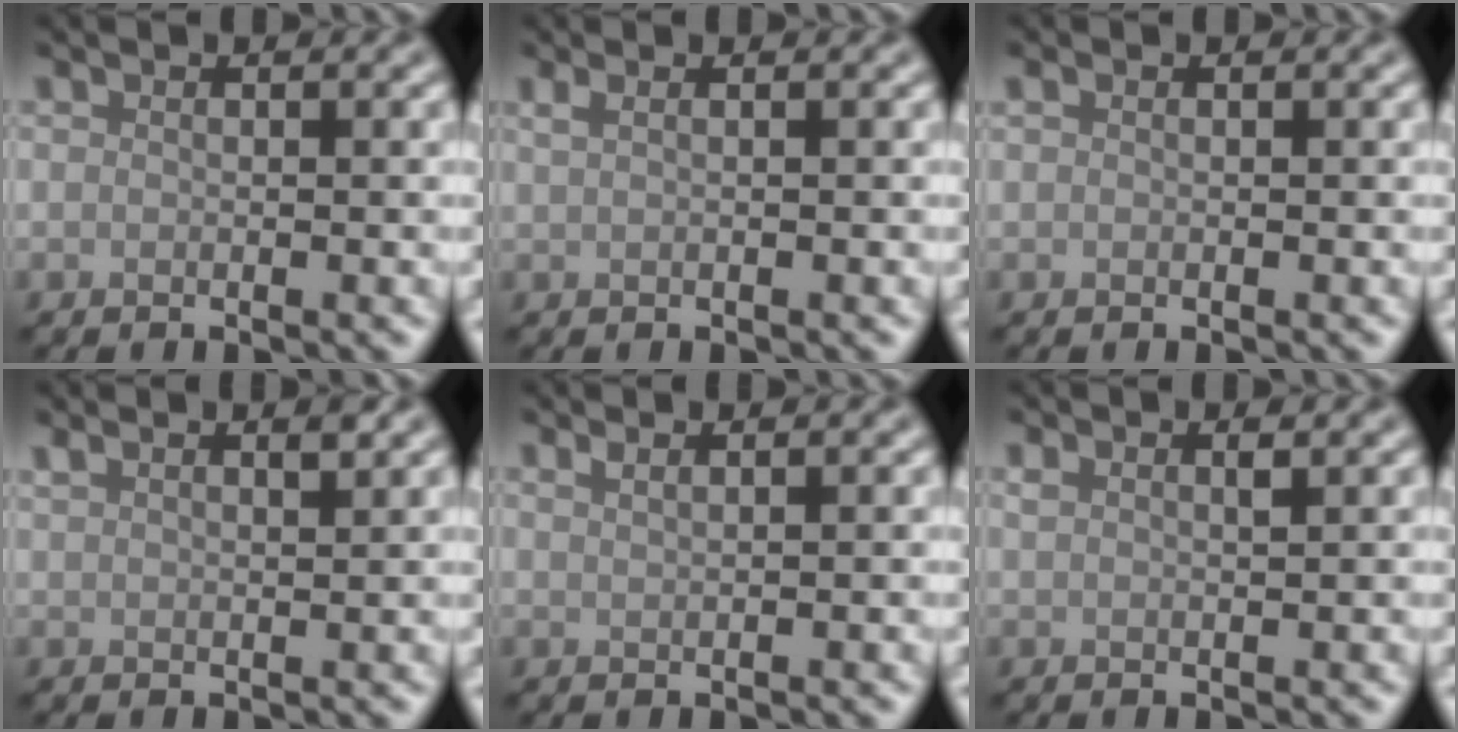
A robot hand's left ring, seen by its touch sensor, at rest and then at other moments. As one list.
[{"total": 1.4, "force": [0.7, 0.6, 1.0], "torque": [-0.017, -0.003, 0.008]}, {"total": 0.5, "force": [0.2, 0.3, 0.3], "torque": [-0.008, 0.003, 0.003]}, {"total": 1.9, "force": [1.5, 0.4, 1.1], "torque": [-0.013, 0.003, 0.025]}, {"total": 1.2, "force": [0.9, 0.5, 0.7], "torque": [-0.007, 0.000, 0.010]}, {"total": 1.1, "force": [0.7, 0.3, 0.7], "torque": [-0.017, 0.001, 0.013]}]